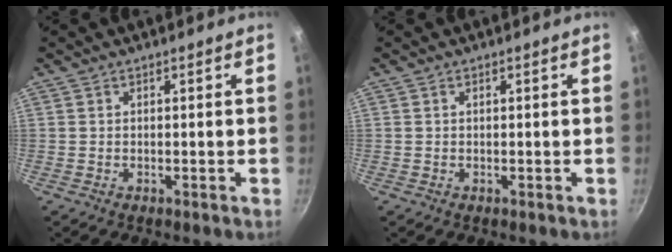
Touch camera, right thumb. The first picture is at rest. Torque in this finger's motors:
{"motor_torque": [0.28, -0.02, -0.35, 0.34, -0.01]}